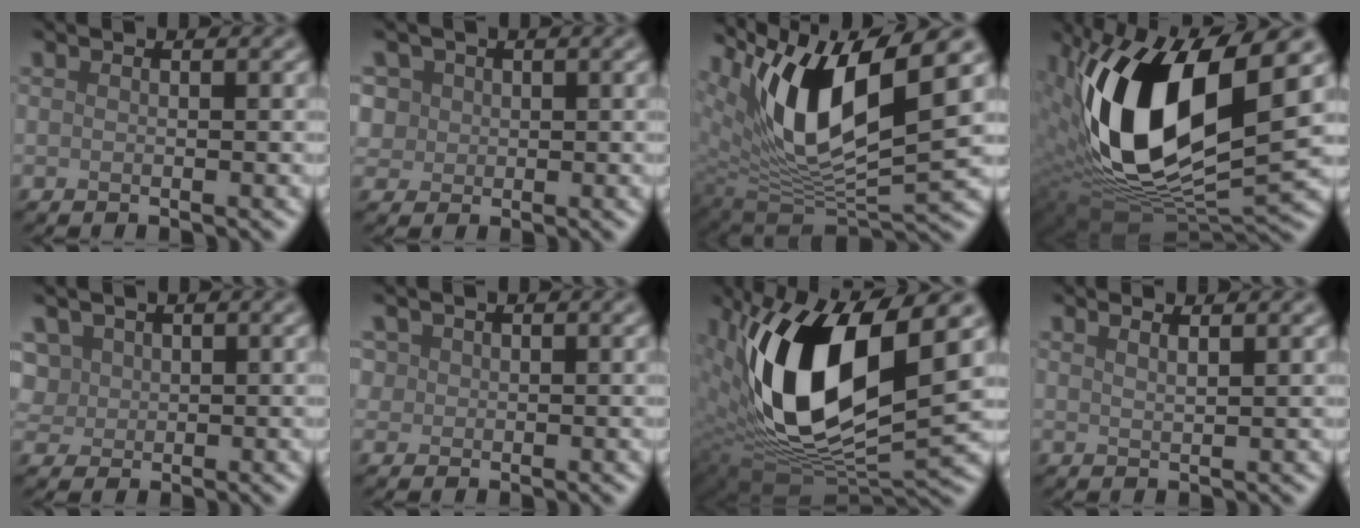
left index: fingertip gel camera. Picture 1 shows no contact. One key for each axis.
{"total": 4.2, "fx": 2.0, "fy": 3.4, "fz": 1.5, "tx": -0.030, "ty": 0.015, "tz": 0.024}
{"total": 11.5, "fx": 5.3, "fy": 4.1, "fz": 9.3, "tx": -0.173, "ty": -0.010, "tz": 0.104}
{"total": 15.1, "fx": 2.7, "fy": 7.2, "fz": 13.0, "tx": -0.248, "ty": -0.010, "tz": 0.043}
{"total": 3.6, "fx": 1.6, "fy": 2.7, "fz": 1.6, "tx": -0.050, "ty": 0.018, "tz": 0.036}
{"total": 1.6, "fx": 0.6, "fy": 1.4, "fz": 0.3, "tx": -0.006, "ty": 0.000, "tz": 0.011}
{"total": 13.6, "fx": 2.8, "fy": 6.3, "fz": 11.7, "tx": -0.223, "ty": -0.011, "tz": 0.050}
{"total": 2.0, "fx": 1.4, "fy": 0.7, "fz": 1.2, "tx": -0.001, "ty": 0.005, "tz": 0.001}